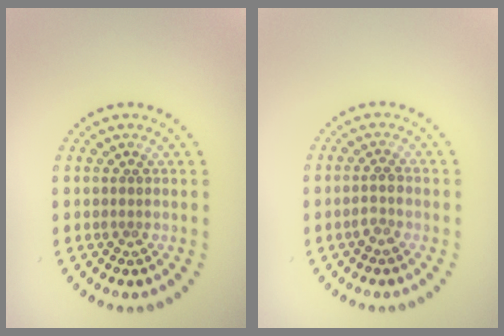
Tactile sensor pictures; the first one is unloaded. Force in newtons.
{"total": 1.4, "press": 1.3, "slide": 0.6}